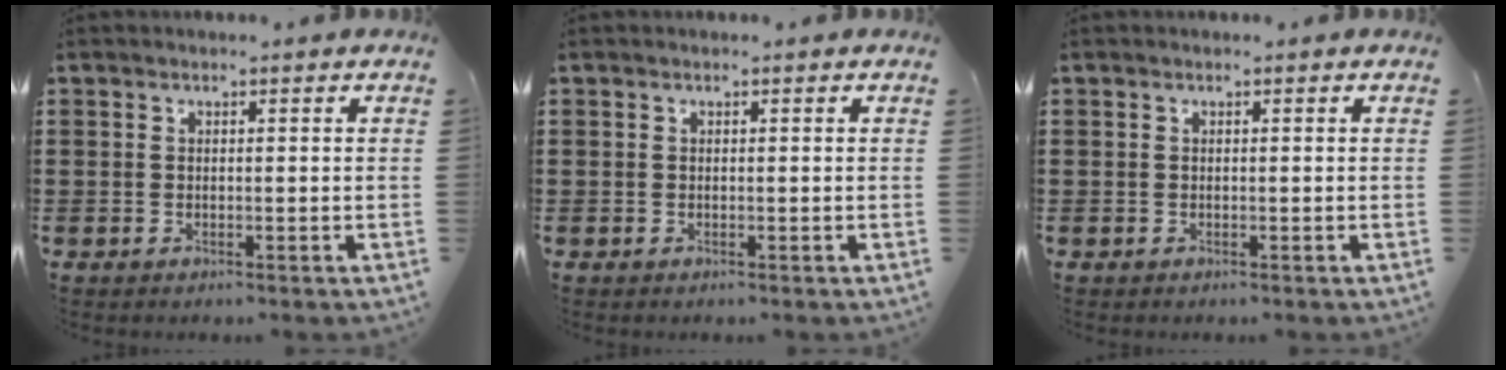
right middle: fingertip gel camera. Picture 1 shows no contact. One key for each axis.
{"total": 0.0}
{"total": 0.0}